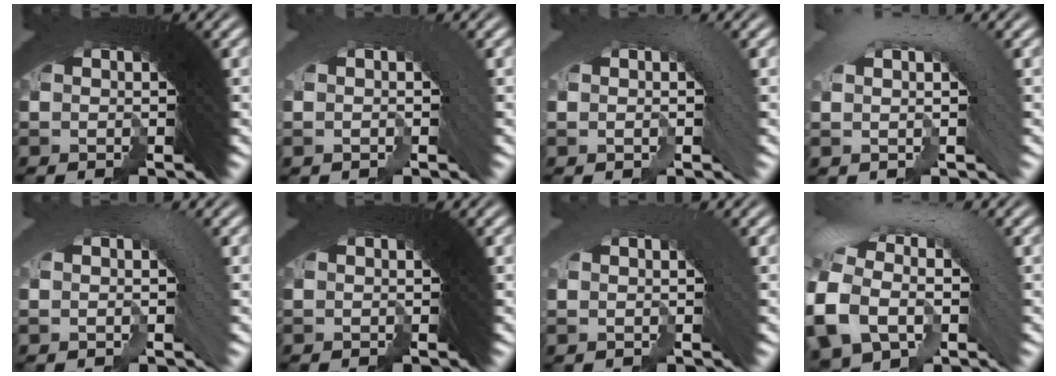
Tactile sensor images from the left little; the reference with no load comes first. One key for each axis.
{"total": 1.2, "fx": -0.6, "fy": -0.2, "fz": 1.0, "tx": 0.005, "ty": 0.014, "tz": -0.011}
{"total": 2.0, "fx": 0.0, "fy": 0.3, "fz": 2.0, "tx": -0.007, "ty": 0.020, "tz": -0.005}
{"total": 3.1, "fx": 0.9, "fy": 0.5, "fz": 2.9, "tx": -0.025, "ty": 0.029, "tz": 0.010}
{"total": 1.7, "fx": -0.1, "fy": 0.1, "fz": 1.7, "tx": -0.003, "ty": 0.019, "tz": -0.008}
{"total": 0.0}
{"total": 1.2, "fx": 0.1, "fy": -0.1, "fz": 1.2, "tx": 0.007, "ty": 0.019, "tz": 0.002}
{"total": 5.9, "fx": -0.6, "fy": 3.8, "fz": 4.6, "tx": -0.086, "ty": 0.003, "tz": -0.007}